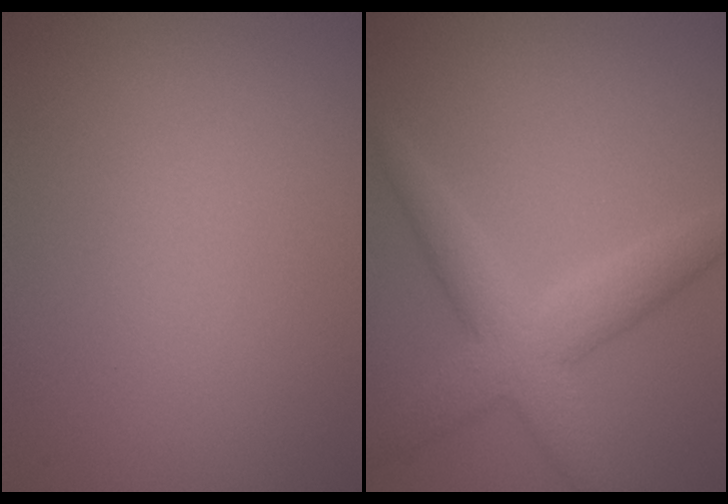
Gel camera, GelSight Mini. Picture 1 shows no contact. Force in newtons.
{"total": 4.7, "press": 4.7, "slide": 0.2}